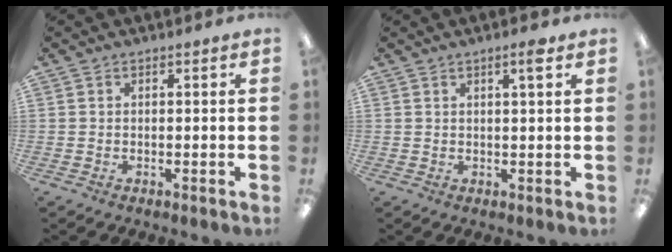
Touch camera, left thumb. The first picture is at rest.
{"total": 3.0, "force": [1.8, 0.3, 2.4], "torque": [-0.036, -0.004, 0.026]}